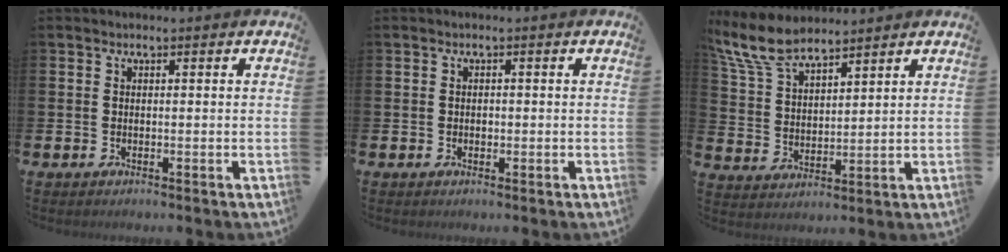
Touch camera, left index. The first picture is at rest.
{"total": 0.6, "force": [0.0, 0.6, 0.3], "torque": [-0.005, 0.003, -0.002]}
{"total": 8.0, "force": [7.2, 2.1, 2.9], "torque": [-0.086, -0.020, 0.135]}